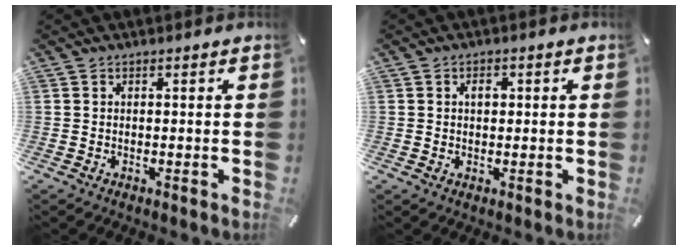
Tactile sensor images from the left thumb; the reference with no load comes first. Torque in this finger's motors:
{"motor_torque": [0.10, -0.17, 0.09, -0.19, 0.05]}